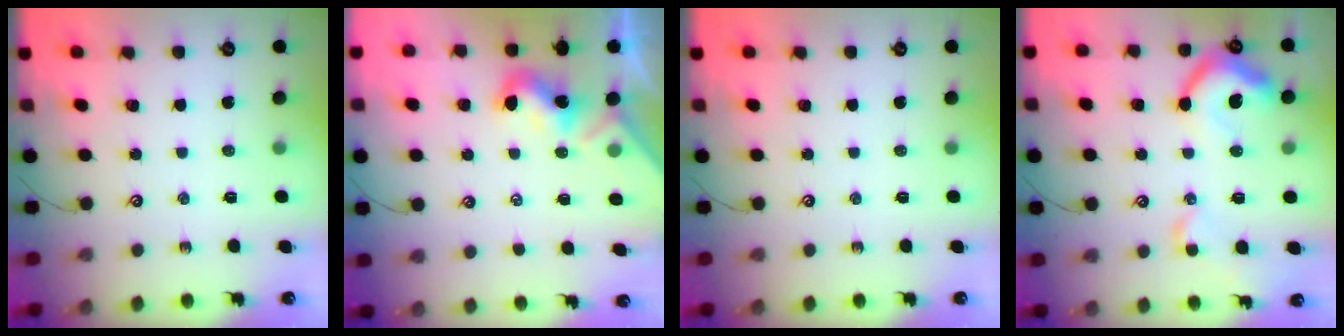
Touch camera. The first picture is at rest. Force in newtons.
{"total": 1.8, "press": 1.8, "slide": 0.5}
{"total": 0.0}
{"total": 12.6, "press": 12.5, "slide": 1.7}